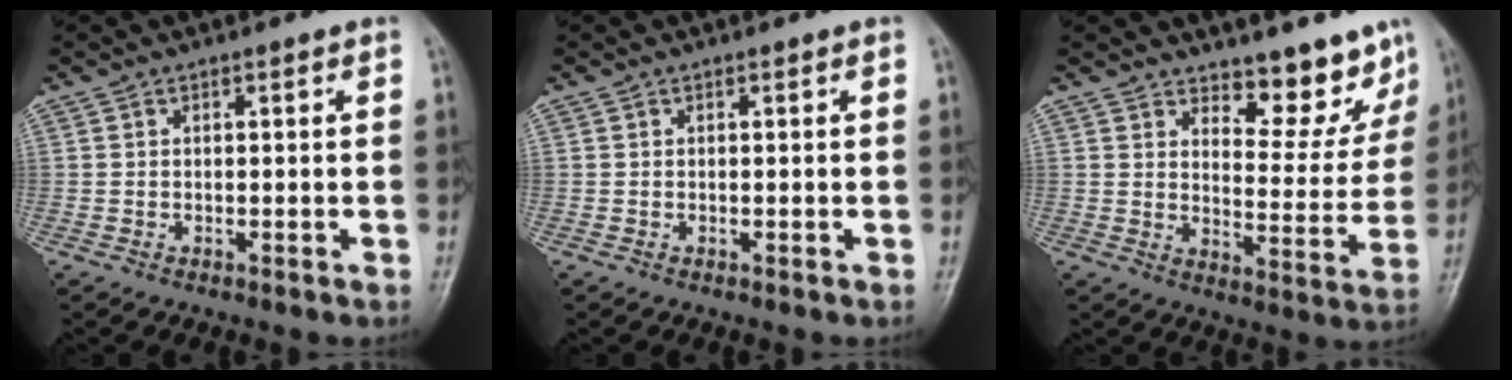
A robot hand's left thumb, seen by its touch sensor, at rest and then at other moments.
{"total": 0.0}
{"total": 9.8, "force": [8.1, 3.8, 3.9], "torque": [-0.012, -0.070, 0.117]}